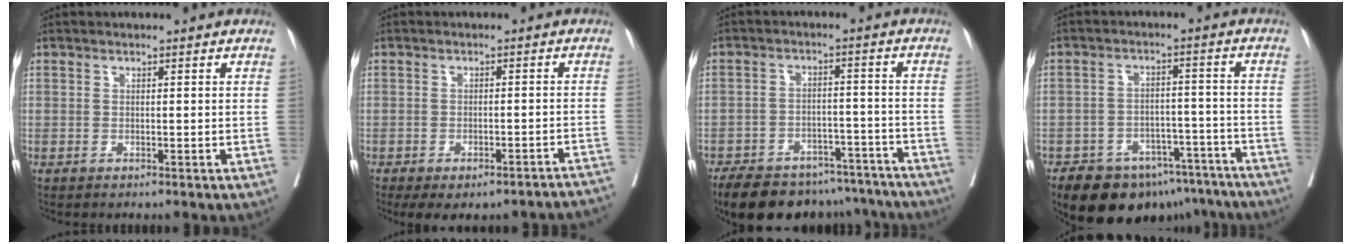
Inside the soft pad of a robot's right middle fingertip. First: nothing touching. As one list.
[{"total": 11.3, "force": [-9.8, 2.7, 4.9], "torque": [-0.047, 0.018, -0.111]}, {"total": 18.9, "force": [-16.0, 7.4, 6.7], "torque": [-0.117, 0.005, -0.217]}, {"total": 15.8, "force": [-12.4, 8.0, 5.7], "torque": [-0.079, 0.021, -0.164]}]